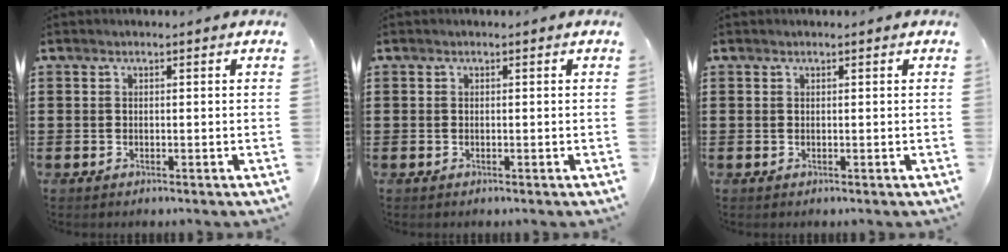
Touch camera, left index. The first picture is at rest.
{"total": 0.0}
{"total": 0.0}